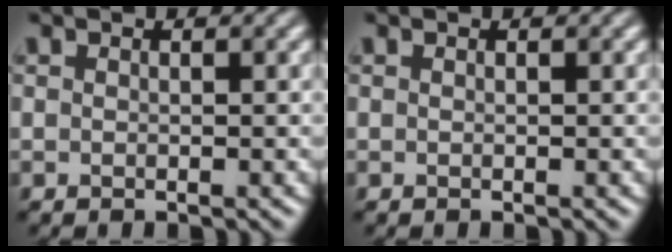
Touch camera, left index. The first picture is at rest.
{"total": 0.0}